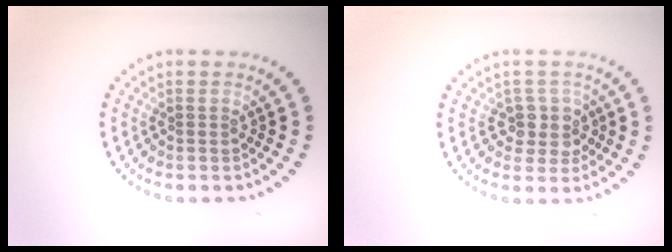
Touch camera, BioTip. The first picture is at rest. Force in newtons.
{"total": 2.7, "press": 2.3, "slide": 1.5}